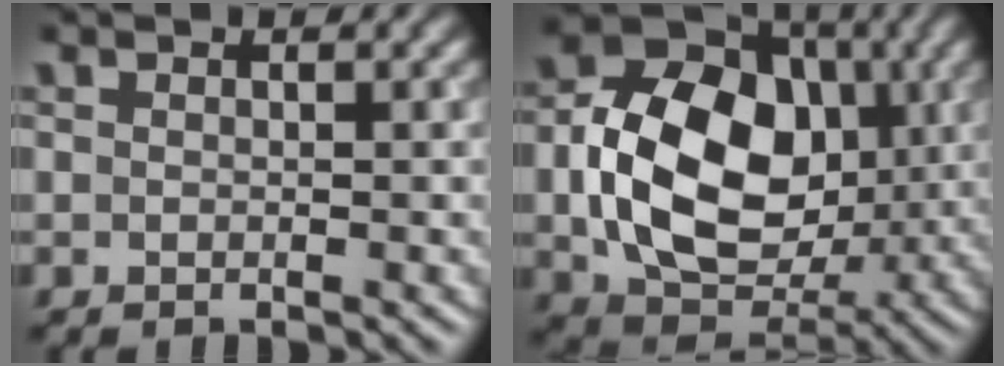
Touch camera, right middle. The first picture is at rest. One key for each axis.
{"total": 12.6, "fx": -0.7, "fy": 9.3, "fz": 8.5, "tx": -0.158, "ty": -0.006, "tz": -0.010}